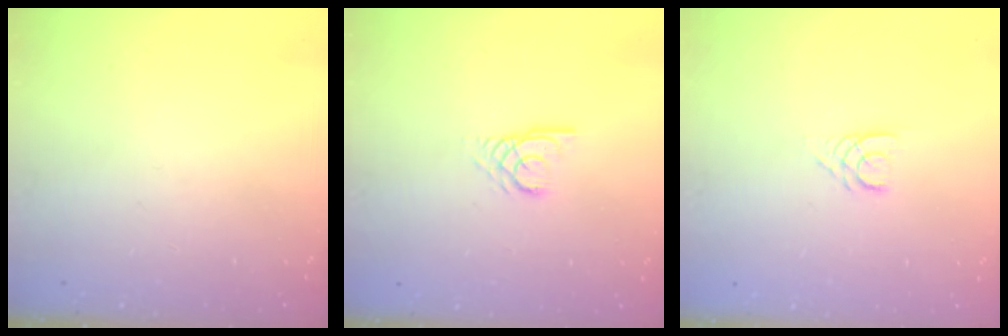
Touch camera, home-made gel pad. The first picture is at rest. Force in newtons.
{"total": 2.7, "press": 2.7, "slide": 0.2}
{"total": 3.1, "press": 3.1, "slide": 0.4}